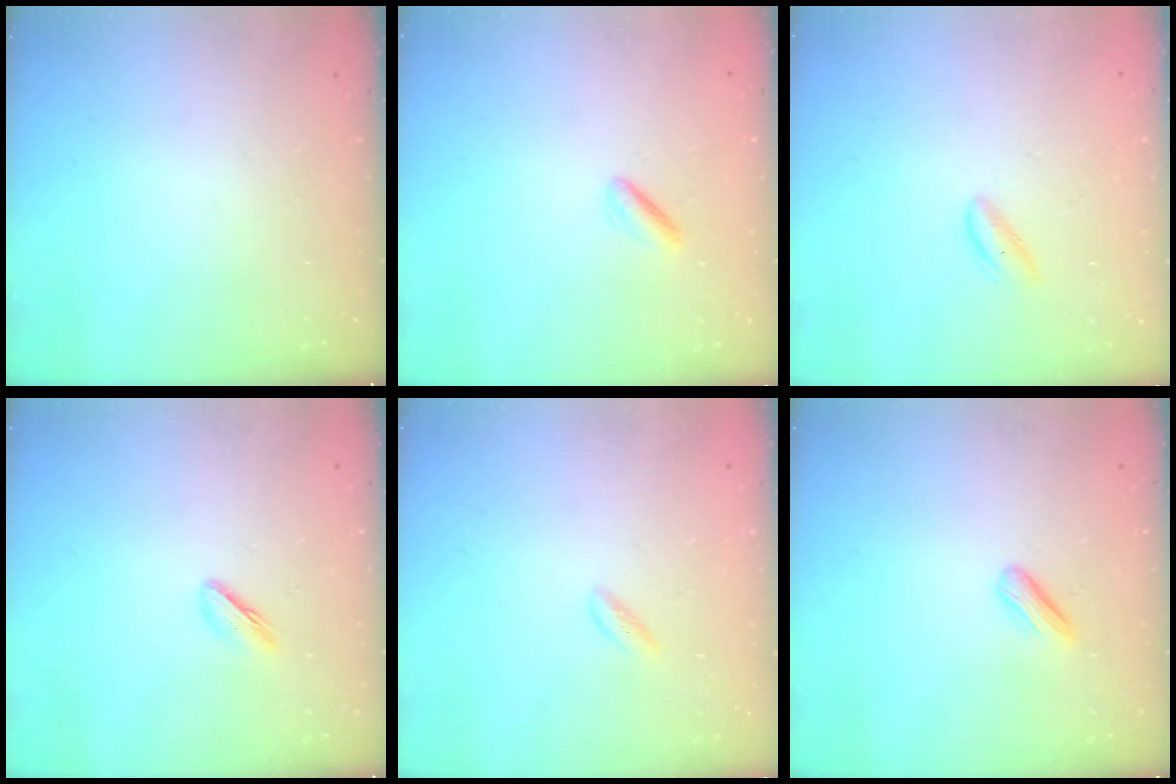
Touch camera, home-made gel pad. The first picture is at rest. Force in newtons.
{"total": 1.1, "press": 0.7, "slide": 0.8}
{"total": 0.9, "press": 0.8, "slide": 0.4}
{"total": 3.1, "press": 3.0, "slide": 1.0}
{"total": 1.3, "press": 1.1, "slide": 0.7}
{"total": 4.1, "press": 3.9, "slide": 1.2}